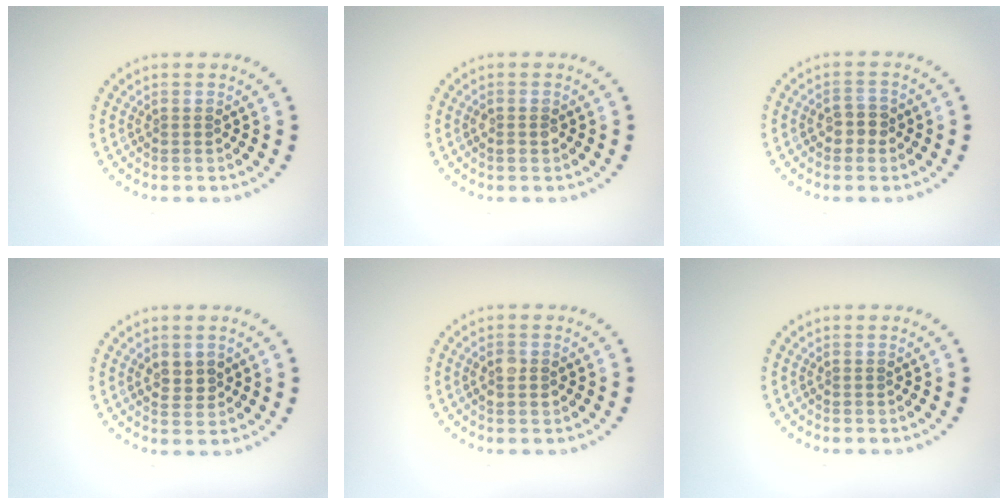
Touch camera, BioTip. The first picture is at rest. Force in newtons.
{"total": 1.1, "press": 1.0, "slide": 0.3}
{"total": 1.9, "press": 1.8, "slide": 0.6}
{"total": 1.5, "press": 1.4, "slide": 0.5}
{"total": 1.5, "press": 1.4, "slide": 0.2}
{"total": 0.0}